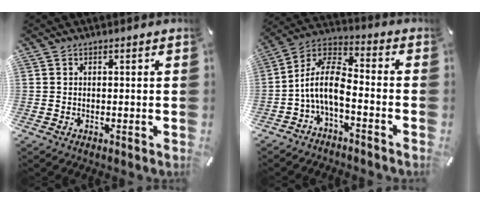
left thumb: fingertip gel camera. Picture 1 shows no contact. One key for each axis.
{"total": 10.4, "fx": -3.9, "fy": 5.1, "fz": 8.1, "tx": -0.178, "ty": 0.001, "tz": -0.076}